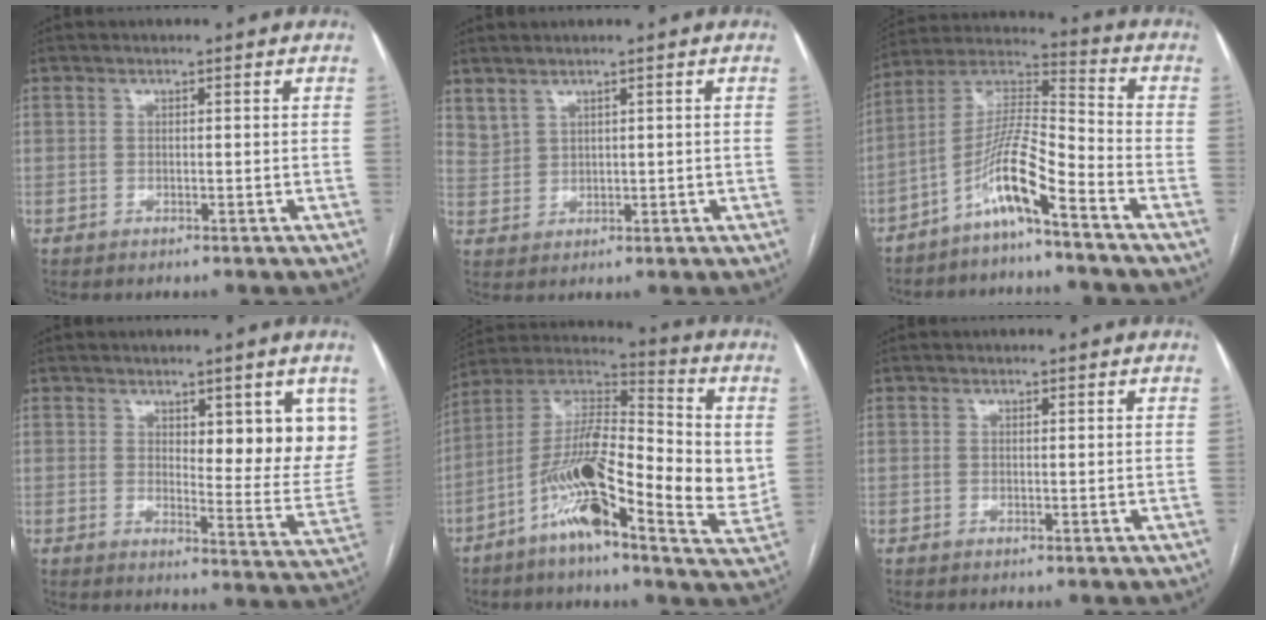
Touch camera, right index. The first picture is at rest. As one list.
[{"total": 3.2, "force": [2.6, 1.6, 1.0], "torque": [-0.025, 0.006, 0.066]}, {"total": 10.3, "force": [-6.3, 0.4, 8.1], "torque": [-0.166, 0.009, -0.127]}, {"total": 11.3, "force": [4.6, 2.8, 9.9], "torque": [-0.112, -0.018, 0.064]}, {"total": 19.1, "force": [-3.5, 5.2, 18.0], "torque": [-0.312, 0.010, -0.070]}, {"total": 0.0}]